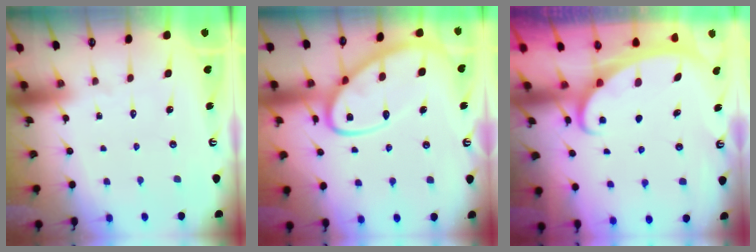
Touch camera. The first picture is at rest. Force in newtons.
{"total": 12.2, "press": 12.2, "slide": 1.2}
{"total": 2.2, "press": 2.1, "slide": 0.3}